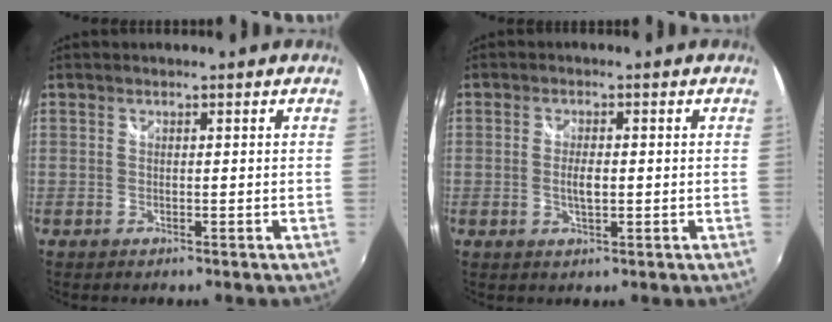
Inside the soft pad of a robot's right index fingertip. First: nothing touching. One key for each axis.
{"total": 2.9, "fx": -0.3, "fy": 1.1, "fz": 2.7, "tx": -0.048, "ty": -0.003, "tz": -0.005}